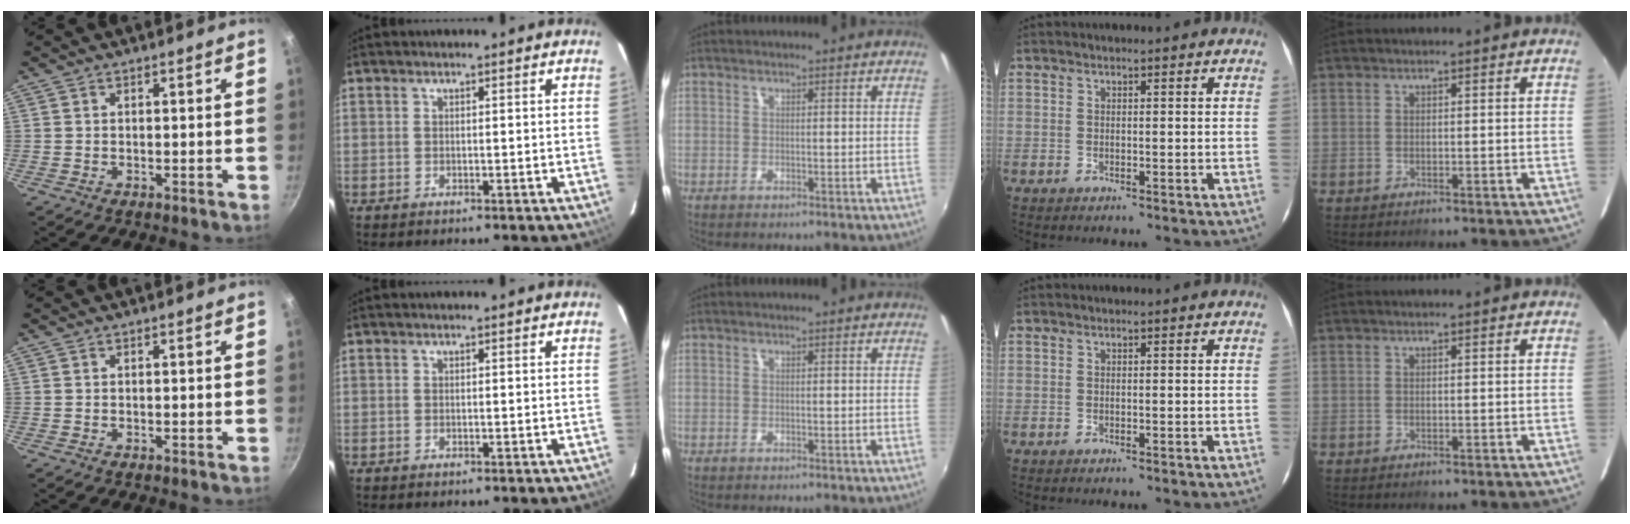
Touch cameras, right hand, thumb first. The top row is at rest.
{}